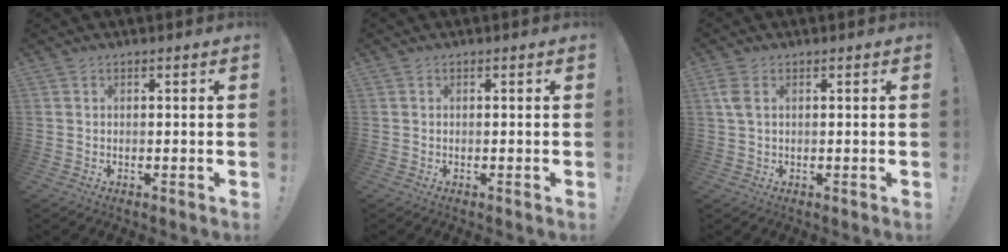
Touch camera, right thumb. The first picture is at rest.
{"total": 0.0}
{"total": 3.7, "force": [1.2, 1.6, 3.1], "torque": [-0.070, 0.003, 0.022]}